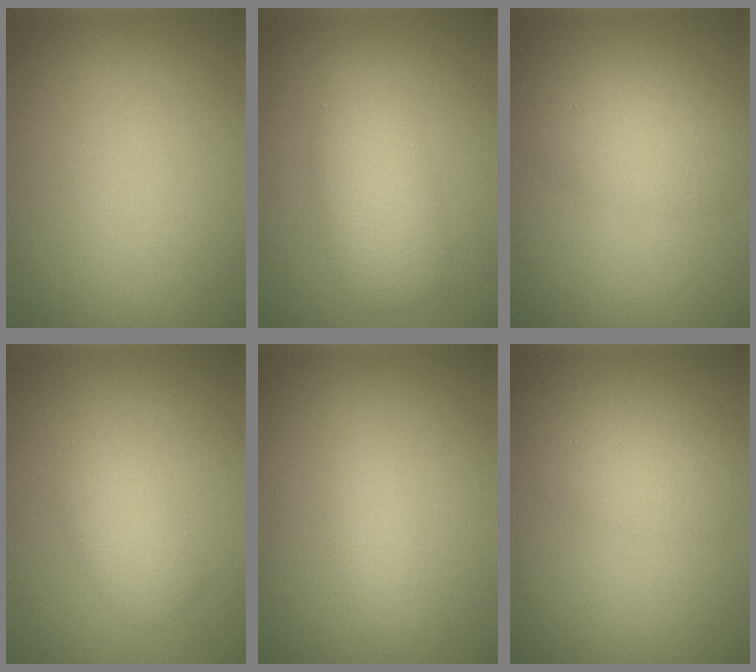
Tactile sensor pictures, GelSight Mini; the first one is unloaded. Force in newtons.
{"total": 2.9, "press": 2.9, "slide": 0.2}
{"total": 3.6, "press": 3.6, "slide": 0.0}
{"total": 2.0, "press": 2.0, "slide": 0.0}
{"total": 1.4, "press": 1.4, "slide": 0.0}
{"total": 2.3, "press": 2.3, "slide": 0.0}